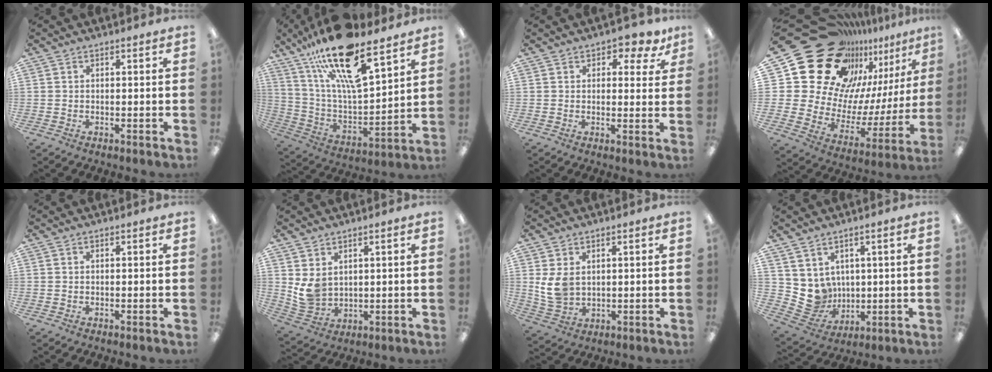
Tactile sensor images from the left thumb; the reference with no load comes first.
{"total": 21.6, "force": [15.1, 6.5, 14.0], "torque": [-0.255, -0.091, 0.254]}
{"total": 4.4, "force": [2.9, 2.6, 2.0], "torque": [-0.016, -0.012, 0.047]}
{"total": 24.3, "force": [17.6, 14.0, 9.3], "torque": [-0.152, -0.145, 0.346]}
{"total": 0.0}
{"total": 5.7, "force": [2.7, 4.2, 2.7], "torque": [-0.059, -0.009, 0.054]}
{"total": 6.5, "force": [1.7, 4.5, 4.4], "torque": [-0.106, 0.000, 0.033]}
{"total": 7.1, "force": [3.0, 6.3, 1.0], "torque": [-0.046, -0.031, 0.067]}